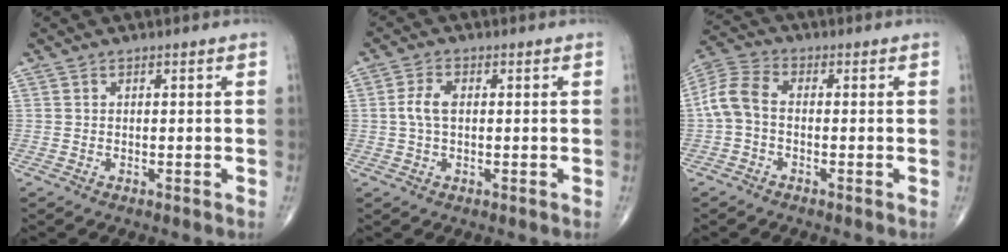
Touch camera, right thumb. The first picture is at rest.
{"total": 3.8, "force": [0.2, 2.1, 3.2], "torque": [-0.074, 0.007, 0.001]}
{"total": 6.7, "force": [-0.9, 4.1, 5.2], "torque": [-0.112, 0.020, -0.031]}